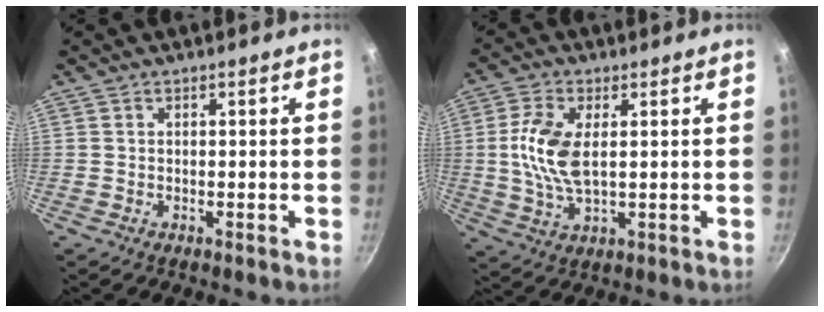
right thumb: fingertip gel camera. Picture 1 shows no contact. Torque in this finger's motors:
{"motor_torque": [-0.58, 0.92, 0.83, 0.43, 0.12]}